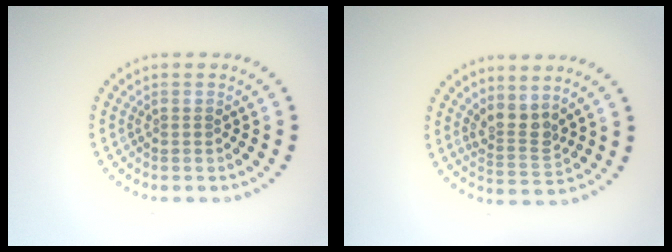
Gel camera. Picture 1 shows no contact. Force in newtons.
{"total": 2.5, "press": 1.9, "slide": 1.6}